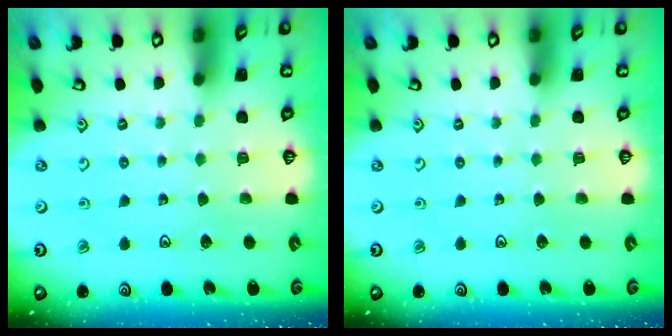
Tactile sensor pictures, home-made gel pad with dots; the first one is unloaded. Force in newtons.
{"total": 0.0}